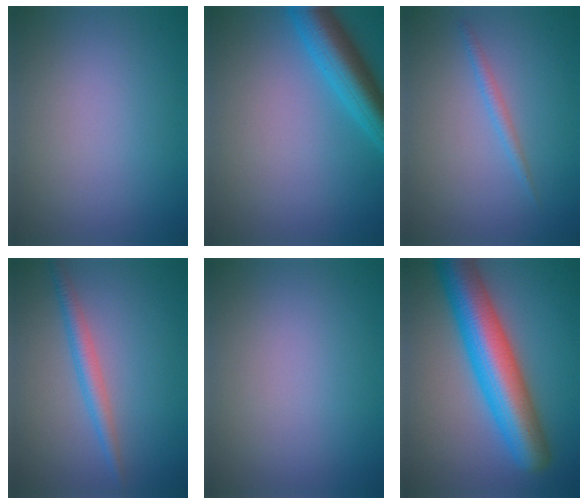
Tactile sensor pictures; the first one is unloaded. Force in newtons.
{"total": 5.6, "press": 5.6, "slide": 0.3}
{"total": 1.2, "press": 1.2, "slide": 0.0}
{"total": 2.5, "press": 2.5, "slide": 0.1}
{"total": 0.0}
{"total": 10.1, "press": 10.0, "slide": 0.2}